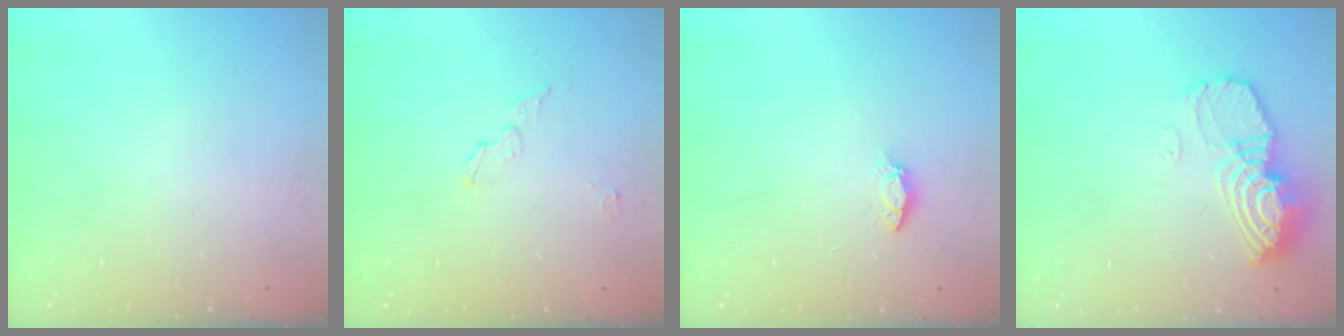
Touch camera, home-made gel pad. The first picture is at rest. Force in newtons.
{"total": 4.5, "press": 4.5, "slide": 0.3}
{"total": 3.1, "press": 3.1, "slide": 0.4}
{"total": 12.6, "press": 12.6, "slide": 1.2}